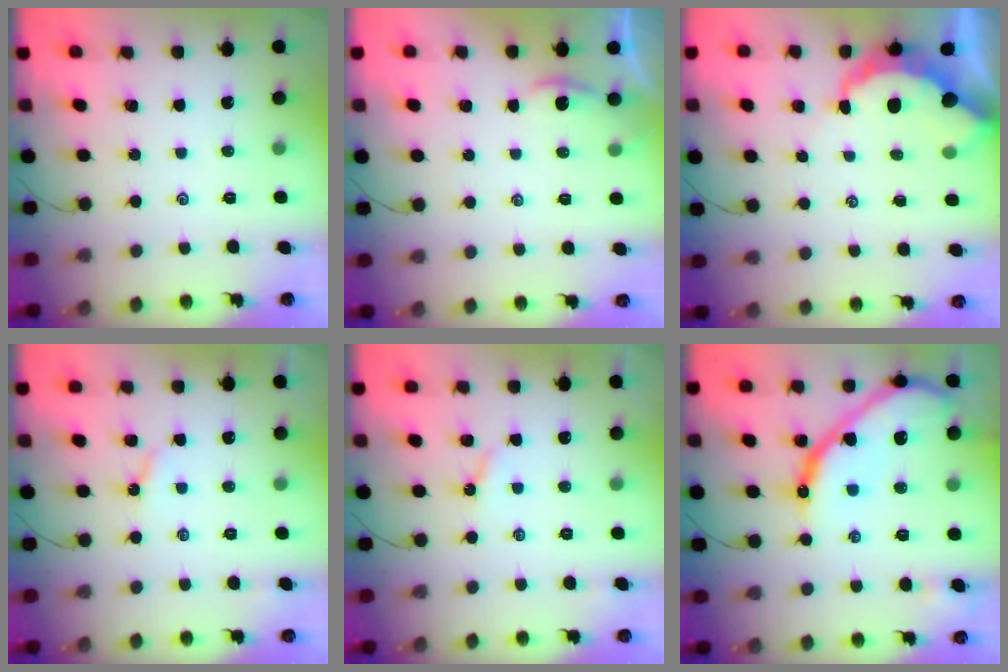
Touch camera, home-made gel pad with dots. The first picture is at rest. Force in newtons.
{"total": 1.2, "press": 1.2, "slide": 0.1}
{"total": 6.5, "press": 6.4, "slide": 0.7}
{"total": 2.5, "press": 2.4, "slide": 0.4}
{"total": 2.5, "press": 2.4, "slide": 0.4}
{"total": 19.6, "press": 19.5, "slide": 2.0}